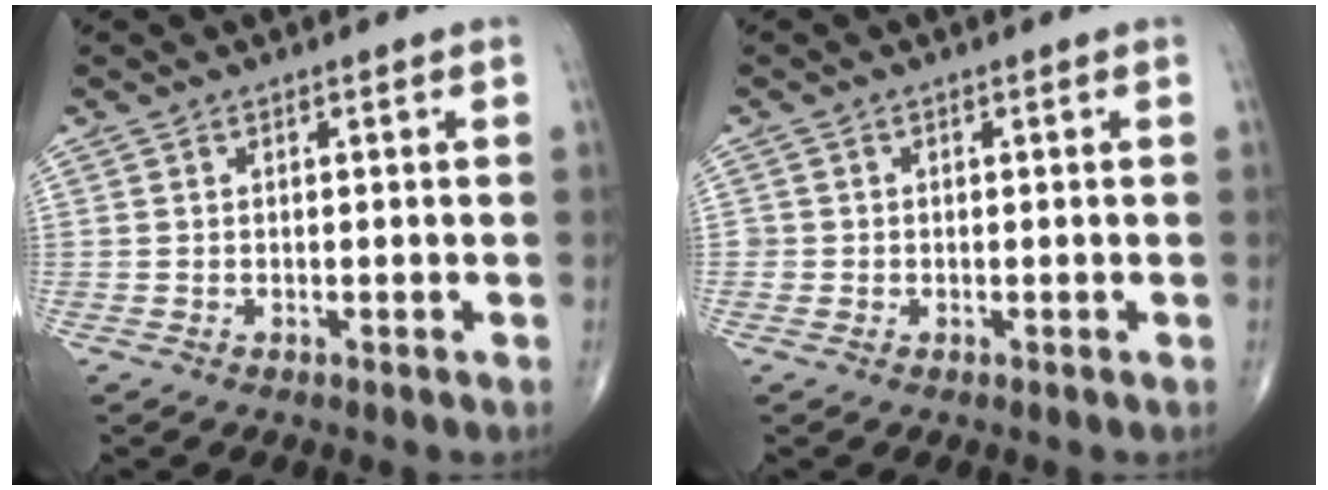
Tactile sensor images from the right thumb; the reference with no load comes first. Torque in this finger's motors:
{"motor_torque": [0.20, 0.12, 0.11, 0.04, 0.00]}